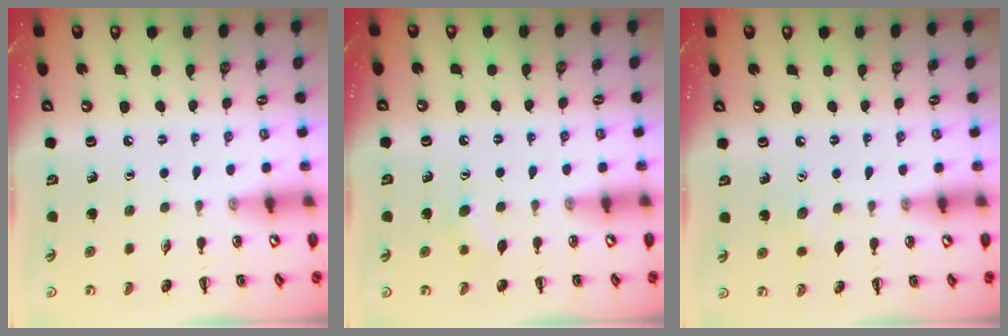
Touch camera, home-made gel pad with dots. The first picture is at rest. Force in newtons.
{"total": 3.0, "press": 2.9, "slide": 0.8}
{"total": 3.1, "press": 3.0, "slide": 0.8}